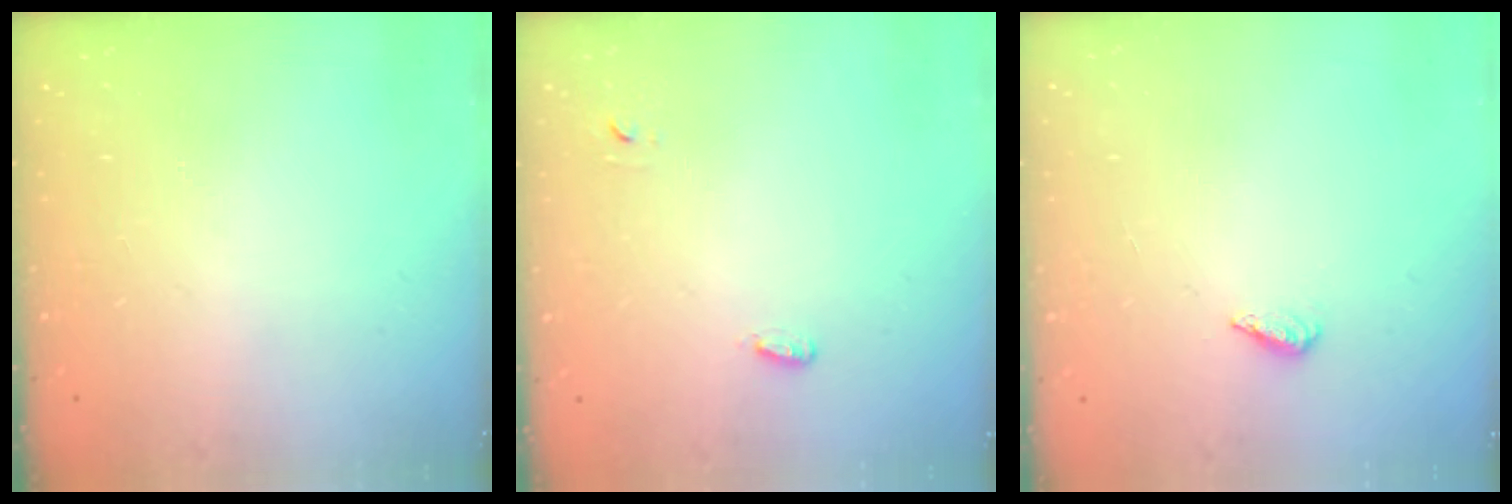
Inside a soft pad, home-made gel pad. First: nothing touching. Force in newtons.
{"total": 2.8, "press": 2.7, "slide": 0.6}
{"total": 2.3, "press": 2.2, "slide": 0.8}